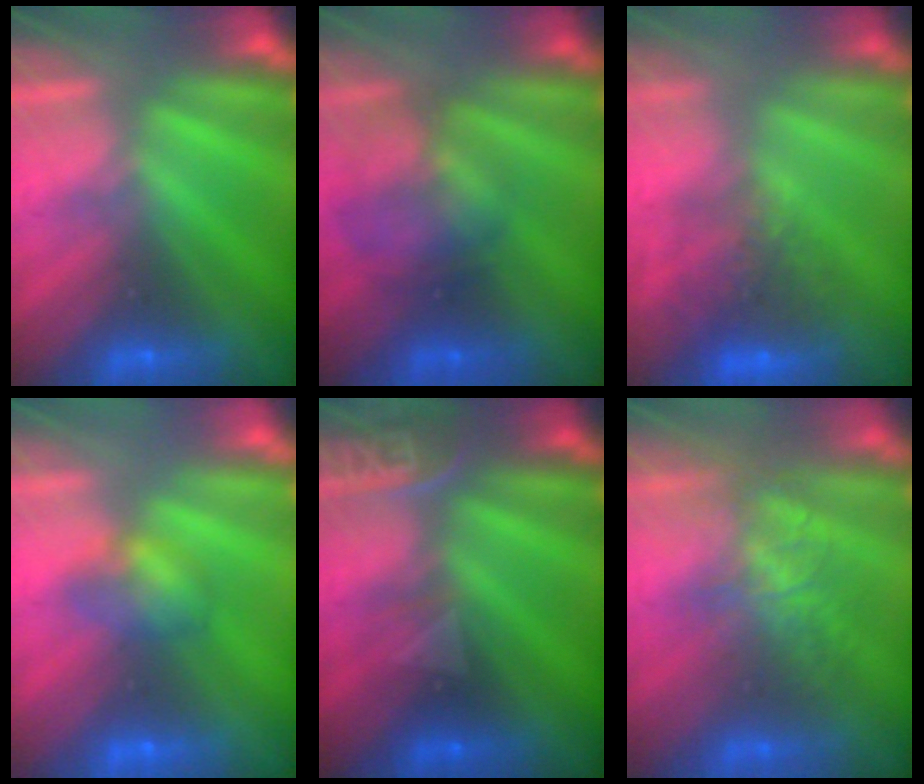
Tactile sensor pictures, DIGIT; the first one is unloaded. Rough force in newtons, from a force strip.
{"total": 2.3}
{"total": 8.3}
{"total": 4.6}
{"total": 2.4}
{"total": 4.4}